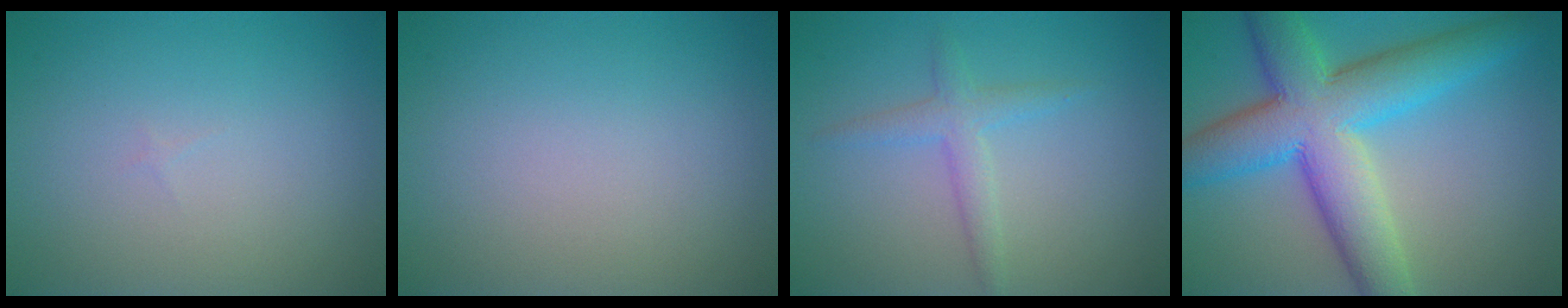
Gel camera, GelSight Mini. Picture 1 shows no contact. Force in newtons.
{"total": 0.0}
{"total": 2.2, "press": 2.2, "slide": 0.1}
{"total": 10.5, "press": 10.5, "slide": 0.4}